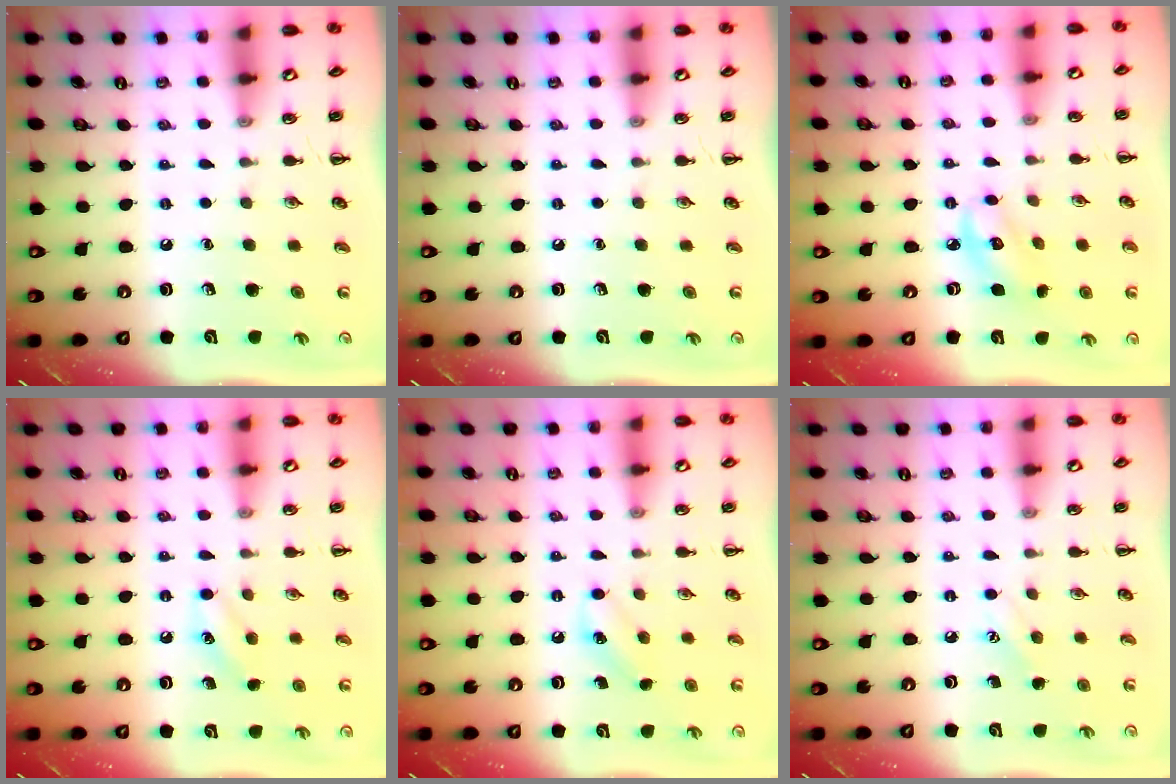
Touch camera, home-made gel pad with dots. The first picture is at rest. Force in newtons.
{"total": 0.0}
{"total": 6.0, "press": 6.0, "slide": 0.1}
{"total": 8.7, "press": 8.5, "slide": 1.8}
{"total": 7.2, "press": 6.9, "slide": 1.9}
{"total": 6.7, "press": 6.4, "slide": 1.8}